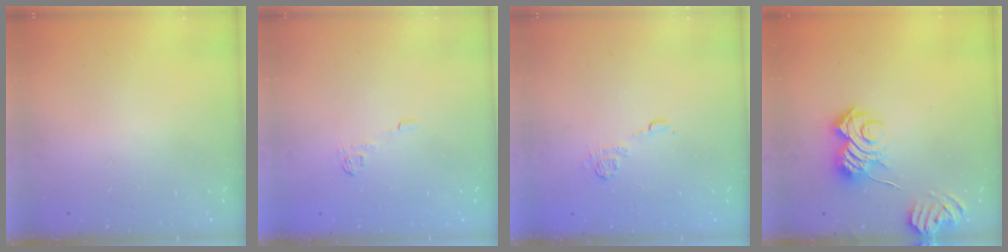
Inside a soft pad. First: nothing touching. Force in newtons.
{"total": 7.1, "press": 6.9, "slide": 1.5}
{"total": 9.2, "press": 9.2, "slide": 0.8}
{"total": 9.0, "press": 9.0, "slide": 1.0}